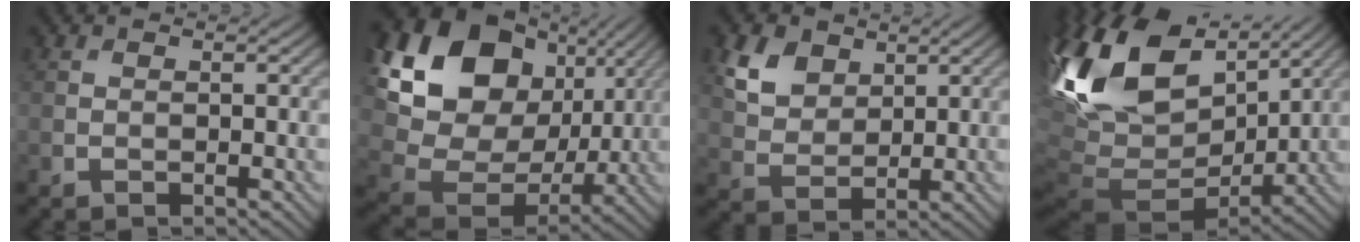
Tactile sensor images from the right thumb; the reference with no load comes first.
{"total": 22.4, "force": [8.6, 16.8, 12.1], "torque": [-0.321, 0.047, 0.179]}
{"total": 5.9, "force": [3.2, 4.0, 3.0], "torque": [-0.081, -0.001, 0.064]}
{"total": 19.7, "force": [4.9, 12.4, 14.5], "torque": [-0.311, 0.001, 0.107]}